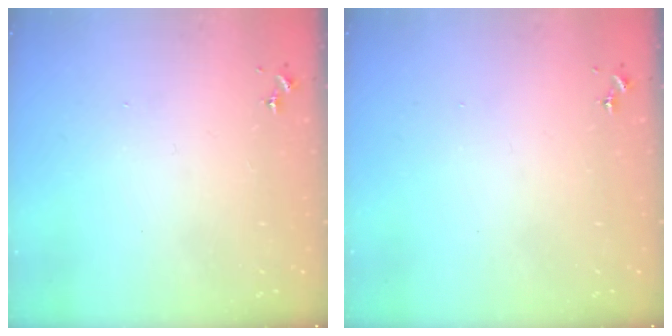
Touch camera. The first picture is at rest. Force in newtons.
{"total": 0.0}